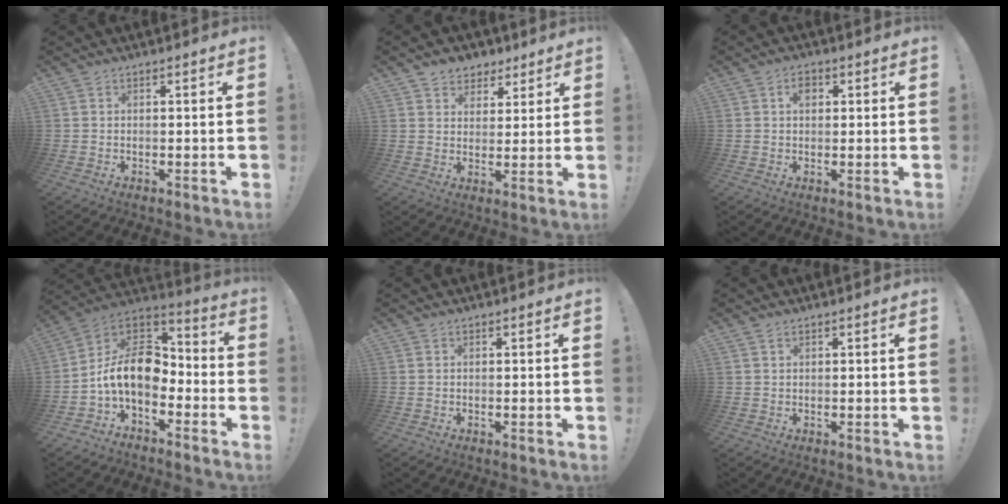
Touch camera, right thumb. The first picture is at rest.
{"total": 6.2, "force": [3.7, 4.9, 0.6], "torque": [0.004, -0.028, 0.072]}
{"total": 3.2, "force": [1.0, 2.3, 2.0], "torque": [-0.022, 0.000, 0.012]}
{"total": 14.5, "force": [-2.0, 9.6, 10.6], "torque": [-0.201, 0.014, -0.029]}
{"total": 0.0}
{"total": 0.8, "force": [0.6, 0.5, 0.3], "torque": [0.000, -0.002, 0.010]}